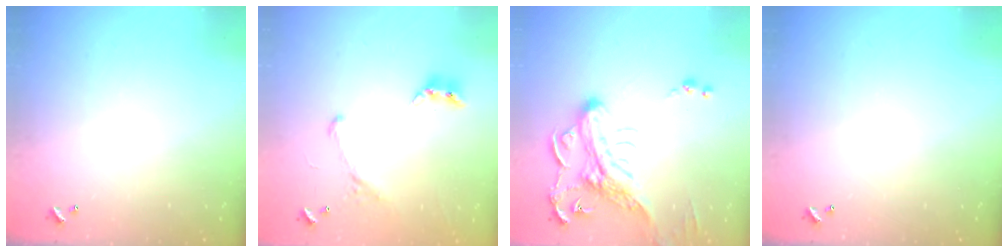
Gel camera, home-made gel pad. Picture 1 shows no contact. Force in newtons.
{"total": 1.3, "press": 0.6, "slide": 1.2}
{"total": 7.1, "press": 7.0, "slide": 1.3}
{"total": 0.0}